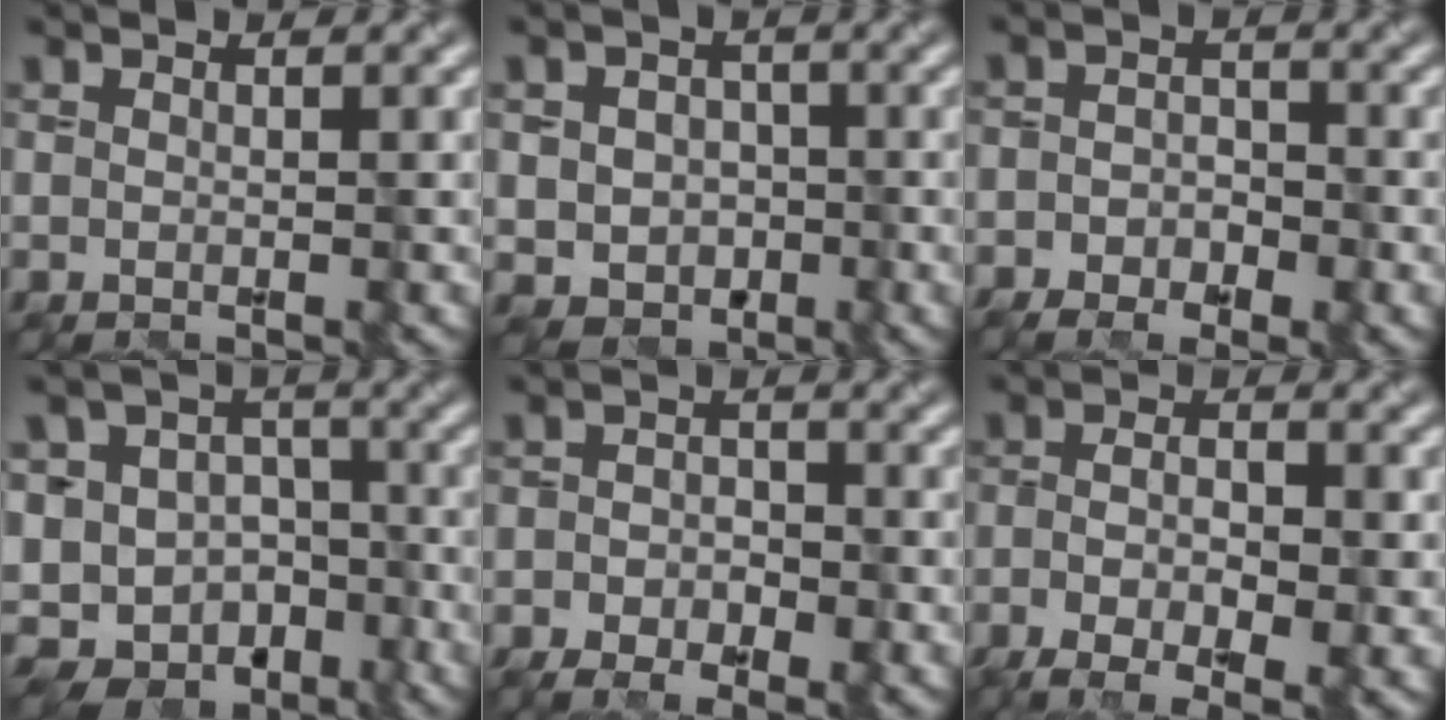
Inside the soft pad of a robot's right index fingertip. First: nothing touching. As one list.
[{"total": 4.2, "force": [-1.3, 3.5, 2.0], "torque": [-0.031, 0.001, -0.011]}, {"total": 3.5, "force": [-2.6, 1.9, 1.5], "torque": [-0.020, 0.003, -0.039]}, {"total": 12.1, "force": [-7.4, 8.6, 4.3], "torque": [-0.060, -0.002, -0.101]}, {"total": 4.4, "force": [-3.0, 2.5, 2.2], "torque": [-0.019, 0.003, -0.044]}, {"total": 6.1, "force": [-2.8, 2.0, 5.0], "torque": [-0.091, -0.001, -0.040]}]